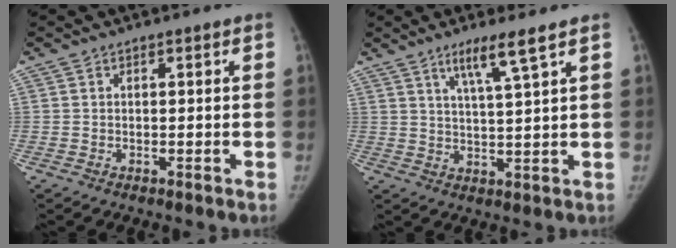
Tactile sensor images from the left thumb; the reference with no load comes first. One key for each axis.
{"total": 6.0, "fx": 3.8, "fy": -0.4, "fz": 4.7, "tx": -0.087, "ty": -0.027, "tz": 0.074}